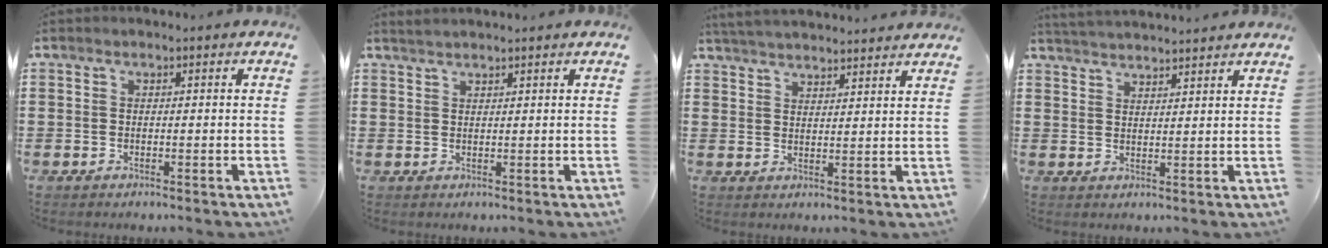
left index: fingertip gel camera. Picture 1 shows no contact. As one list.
[{"total": 1.4, "force": [1.3, -0.1, 0.2], "torque": [-0.006, 0.001, 0.026]}, {"total": 3.9, "force": [3.8, -0.2, 0.4], "torque": [-0.020, -0.014, 0.070]}, {"total": 3.1, "force": [3.1, -0.4, -0.1], "torque": [-0.009, -0.010, 0.056]}]